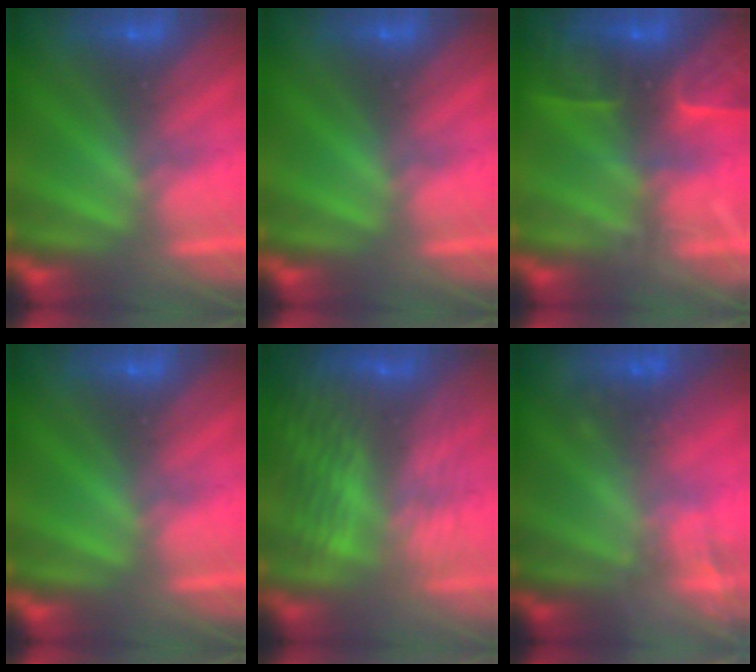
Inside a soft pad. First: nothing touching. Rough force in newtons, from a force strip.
{"total": 0.0}
{"total": 8.3}
{"total": 0.0}
{"total": 6.1}
{"total": 2.1}